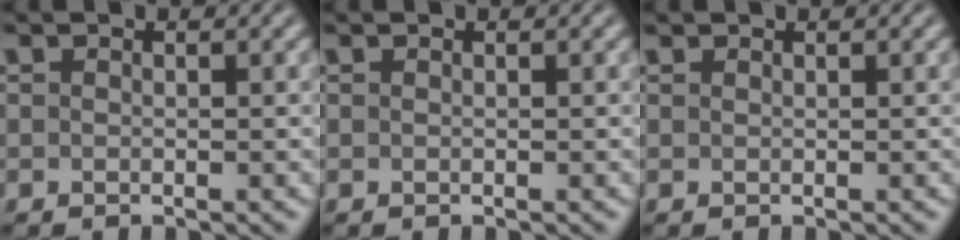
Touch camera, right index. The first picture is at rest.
{"total": 0.0}
{"total": 0.7, "force": [0.5, -0.5, -0.2], "torque": [0.010, -0.002, 0.013]}